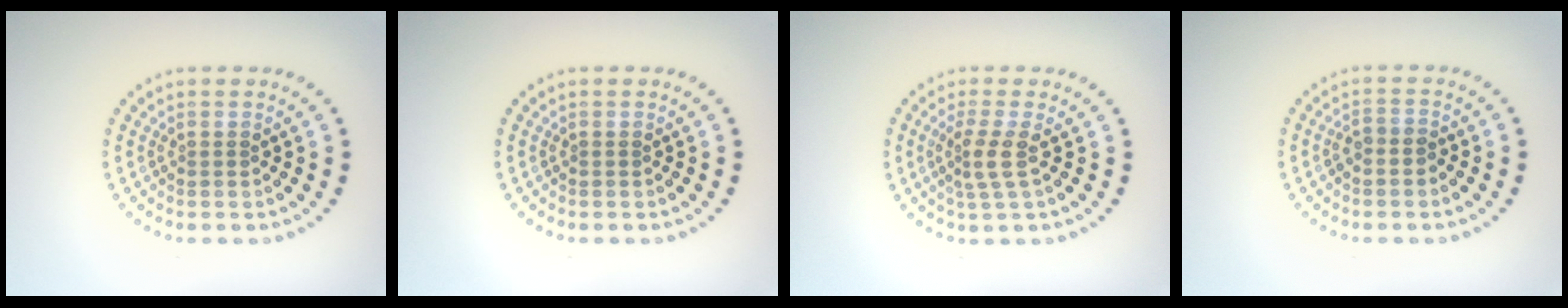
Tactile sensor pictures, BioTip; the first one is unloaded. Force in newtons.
{"total": 0.0}
{"total": 2.3, "press": 1.7, "slide": 1.6}
{"total": 1.5, "press": 1.3, "slide": 0.8}